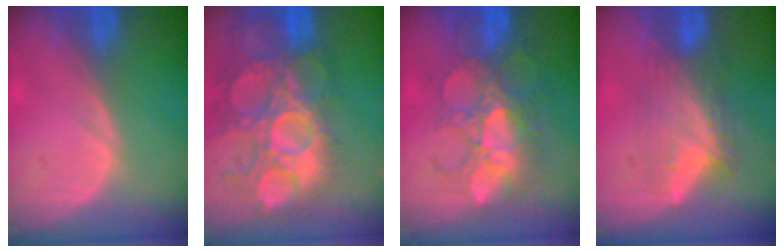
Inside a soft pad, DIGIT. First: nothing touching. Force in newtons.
{"total": 15.1, "press": 12.6, "slide": 8.3}
{"total": 9.1, "press": 8.9, "slide": 1.8}
{"total": 7.0, "press": 6.7, "slide": 1.9}